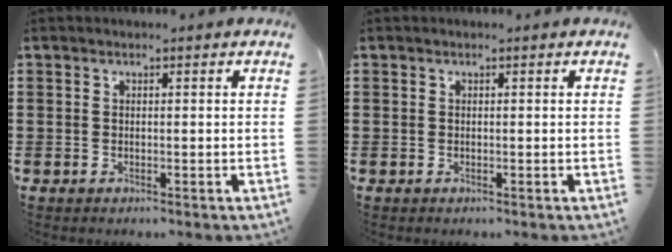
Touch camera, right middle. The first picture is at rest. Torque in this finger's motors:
{"motor_torque": [-0.93, -0.08, -0.11, -0.01]}